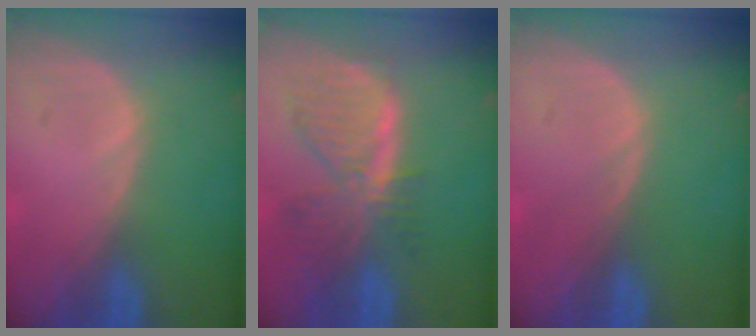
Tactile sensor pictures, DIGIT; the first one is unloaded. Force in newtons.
{"total": 7.9, "press": 7.0, "slide": 3.7}
{"total": 0.0}